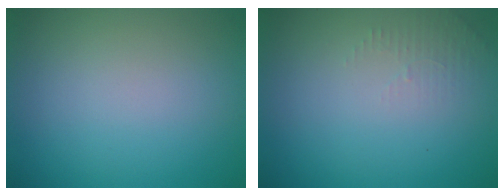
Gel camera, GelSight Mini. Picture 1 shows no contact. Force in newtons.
{"total": 1.3, "press": 1.2, "slide": 0.3}